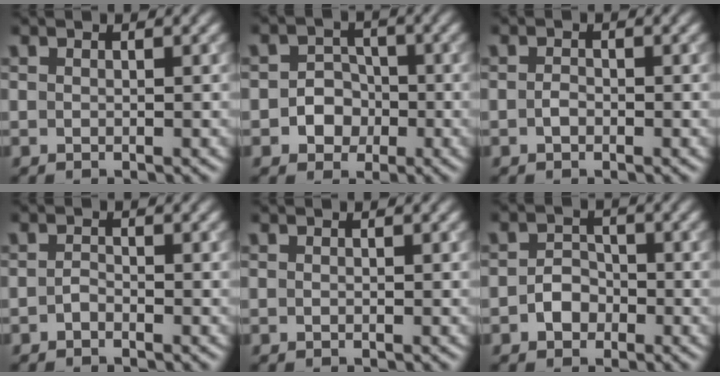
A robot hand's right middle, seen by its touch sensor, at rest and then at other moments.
{"total": 3.2, "force": [-0.9, 2.8, 1.2], "torque": [0.012, 0.001, -0.031]}
{"total": 0.9, "force": [-0.3, 0.6, 0.6], "torque": [-0.014, 0.000, -0.008]}
{"total": 0.8, "force": [-0.5, 0.4, 0.5], "torque": [-0.011, 0.001, -0.012]}
{"total": 0.0}
{"total": 2.3, "force": [-1.0, 1.8, 1.1], "torque": [-0.016, 0.004, -0.020]}